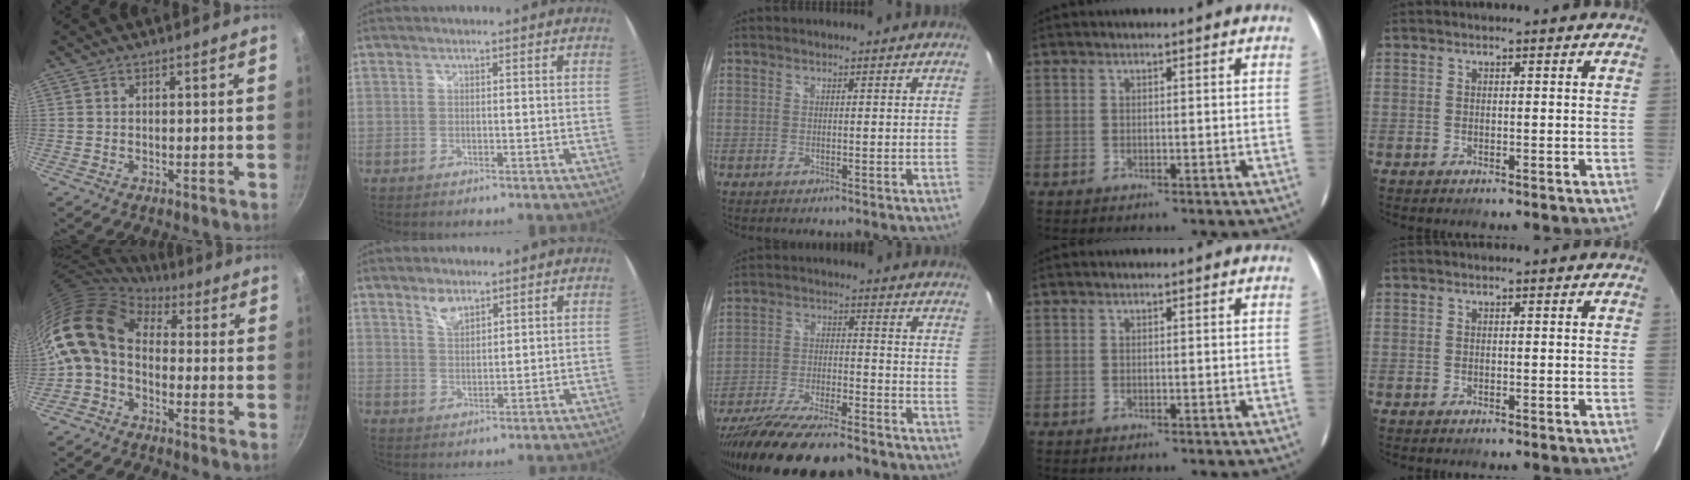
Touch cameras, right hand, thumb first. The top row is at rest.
{"thumb": {"total": 11.8, "force": [0.4, 8.1, 8.6], "torque": [-0.151, 0.027, -0.015]}, "index": {"total": 3.5, "force": [2.6, 1.5, 1.8], "torque": [-0.029, 0.000, 0.046]}, "middle": {"total": 22.7, "force": [-19.1, 4.3, 11.5], "torque": [-0.219, -0.053, -0.299]}}